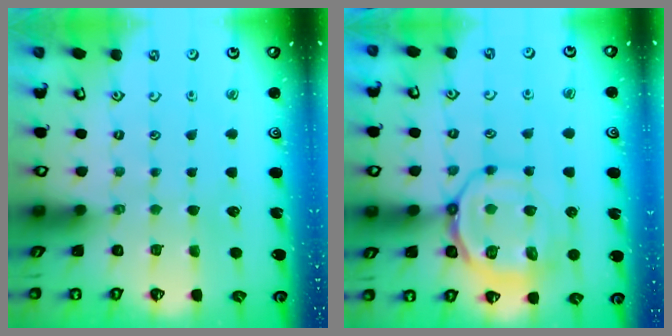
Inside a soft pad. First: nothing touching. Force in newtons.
{"total": 13.4, "press": 13.3, "slide": 1.7}